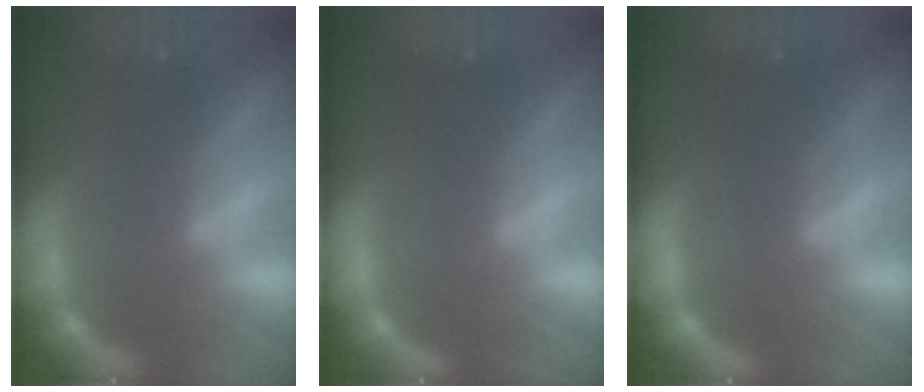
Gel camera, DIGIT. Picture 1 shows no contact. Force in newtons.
{"total": 1.0}
{"total": 2.4}